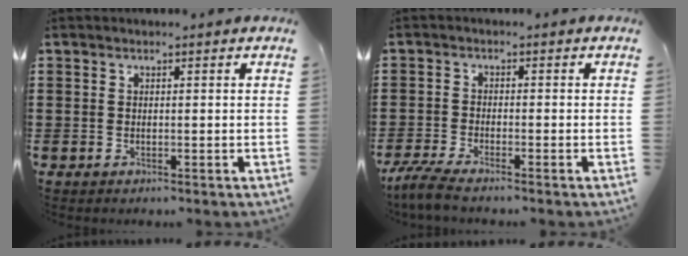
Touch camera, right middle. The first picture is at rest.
{"total": 2.8, "force": [-2.5, -0.2, 1.3], "torque": [-0.039, -0.012, -0.052]}